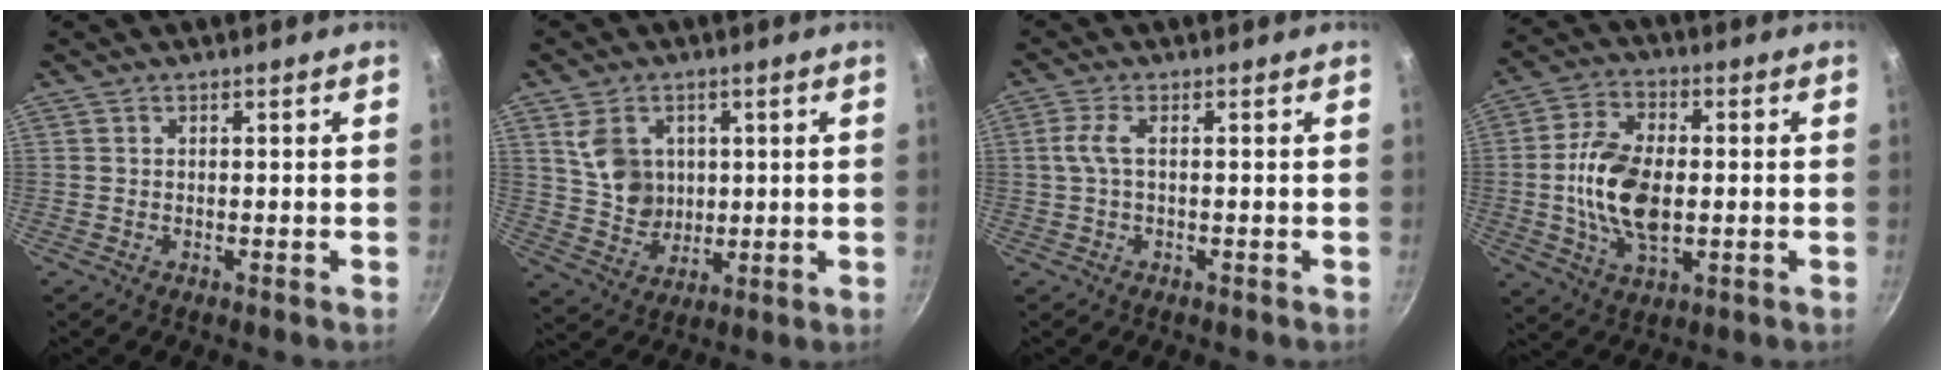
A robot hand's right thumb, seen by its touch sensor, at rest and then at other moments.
{"total": 8.8, "force": [2.8, 6.9, 4.6], "torque": [-0.053, -0.013, 0.063]}
{"total": 3.0, "force": [0.2, 1.0, 2.8], "torque": [-0.078, 0.007, 0.002]}
{"total": 14.1, "force": [-0.7, 7.7, 11.7], "torque": [-0.221, 0.005, -0.012]}